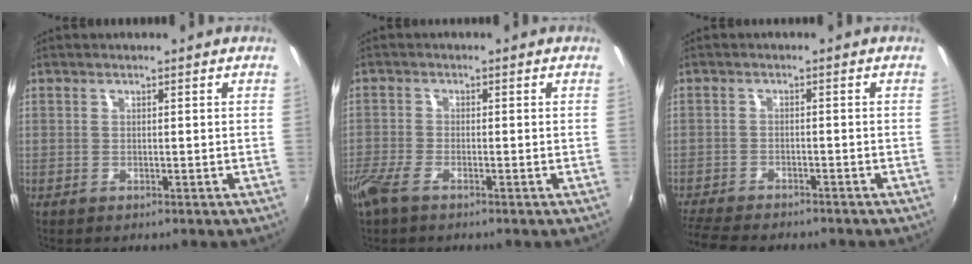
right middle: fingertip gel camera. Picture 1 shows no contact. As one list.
[{"total": 4.2, "force": [-3.0, 1.3, 2.7], "torque": [-0.070, -0.008, -0.063]}, {"total": 9.4, "force": [-8.4, 1.9, 3.6], "torque": [-0.099, -0.022, -0.141]}]